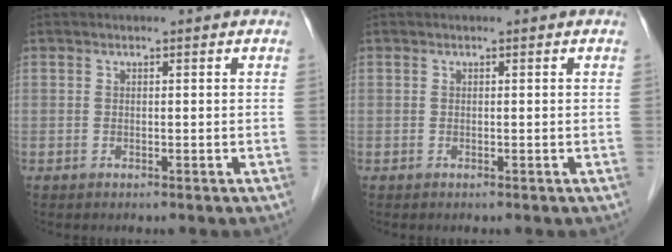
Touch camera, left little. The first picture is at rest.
{"total": 0.0}